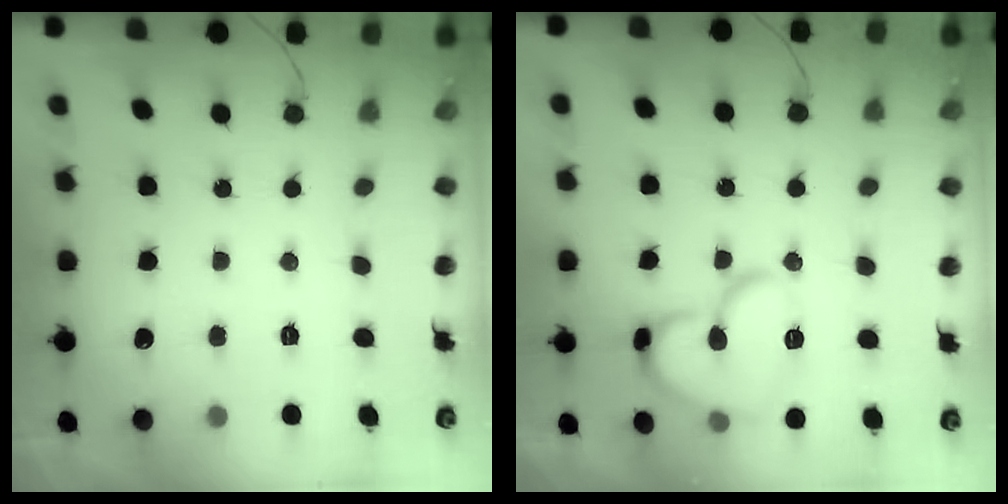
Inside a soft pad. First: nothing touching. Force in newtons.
{"total": 15.4, "press": 15.3, "slide": 1.4}